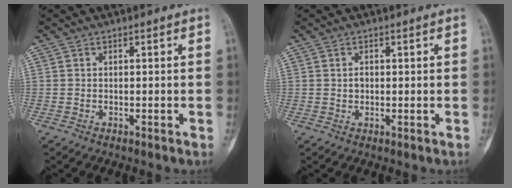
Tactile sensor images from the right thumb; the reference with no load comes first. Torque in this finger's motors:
{"motor_torque": [0.00, 0.00, 0.16, -0.13, -0.02]}